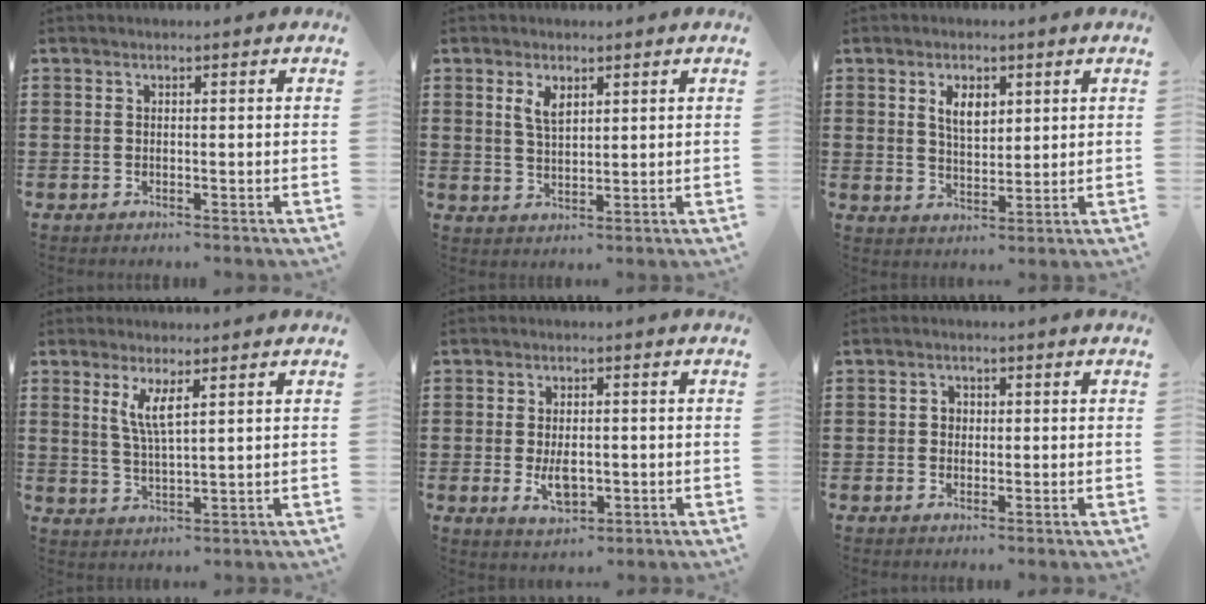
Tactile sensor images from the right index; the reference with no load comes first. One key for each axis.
{"total": 3.2, "fx": 1.8, "fy": 1.5, "fz": 2.2, "tx": -0.048, "ty": 0.004, "tz": 0.033}
{"total": 4.3, "fx": 2.0, "fy": 2.3, "fz": 3.0, "tx": -0.060, "ty": 0.007, "tz": 0.033}
{"total": 4.2, "fx": 2.1, "fy": 0.6, "fz": 3.6, "tx": -0.078, "ty": 0.000, "tz": 0.035}
{"total": 4.3, "fx": -0.5, "fy": 2.3, "fz": 3.6, "tx": -0.070, "ty": -0.006, "tz": -0.013}
{"total": 1.2, "fx": 0.0, "fy": 1.1, "fz": 0.5, "tx": -0.011, "ty": 0.005, "tz": -0.002}